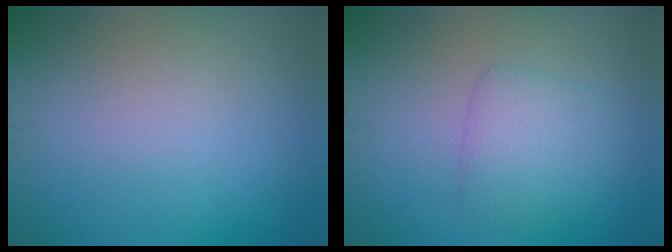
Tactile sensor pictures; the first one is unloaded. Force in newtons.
{"total": 2.7, "press": 2.7, "slide": 0.1}